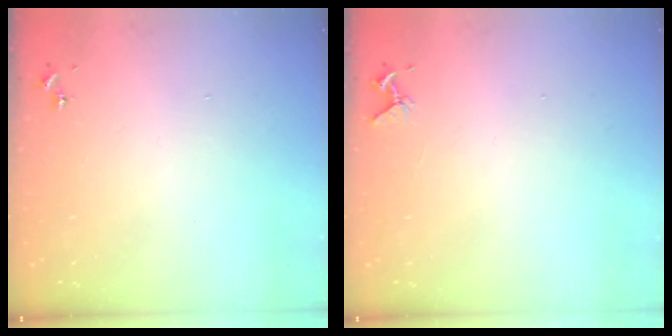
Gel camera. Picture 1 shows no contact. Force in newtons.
{"total": 4.2, "press": 4.2, "slide": 0.4}